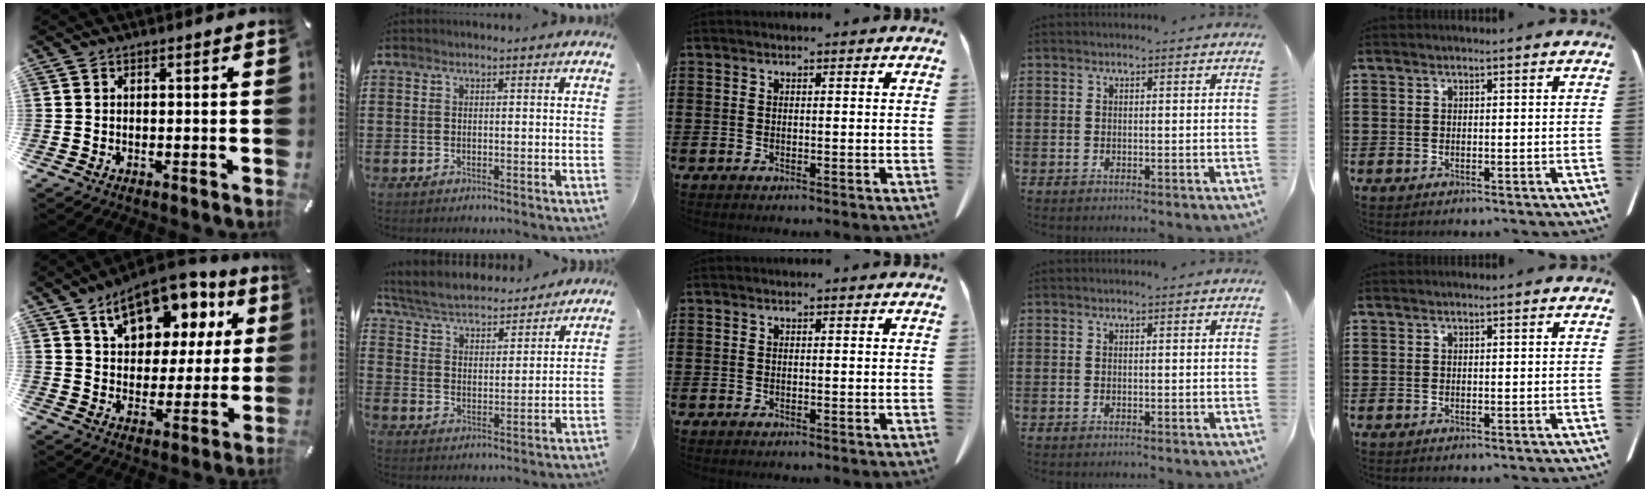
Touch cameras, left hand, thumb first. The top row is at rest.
{"thumb": {"total": 16.0, "force": [9.9, 9.6, 8.1], "torque": [-0.129, -0.051, 0.176]}, "index": {"total": 4.8, "force": [4.7, 0.6, 1.1], "torque": [-0.046, -0.028, 0.077]}}